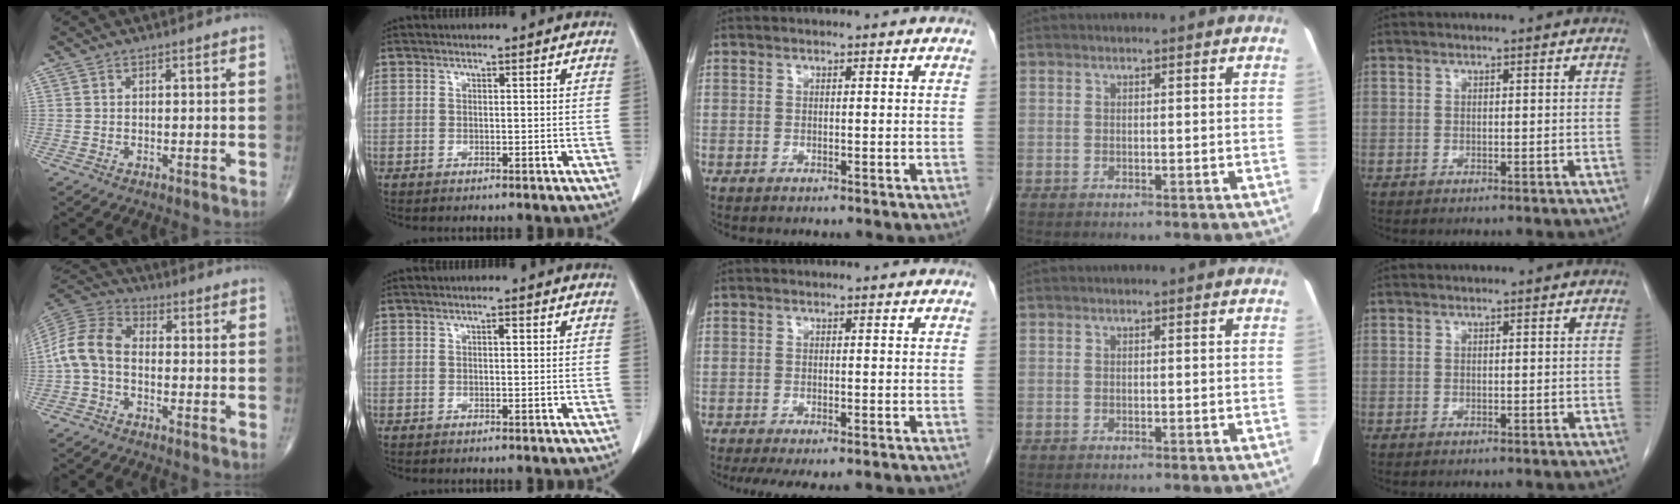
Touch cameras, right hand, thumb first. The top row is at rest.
{"thumb": {"total": 9.5, "force": [-1.7, 6.2, 7.1], "torque": [-0.142, 0.031, -0.048]}, "index": {"total": 0.7, "force": [0.2, 0.2, 0.6], "torque": [-0.010, 0.001, 0.002]}, "middle": {"total": 7.1, "force": [-5.5, 2.1, 4.0], "torque": [-0.055, -0.011, -0.081]}}